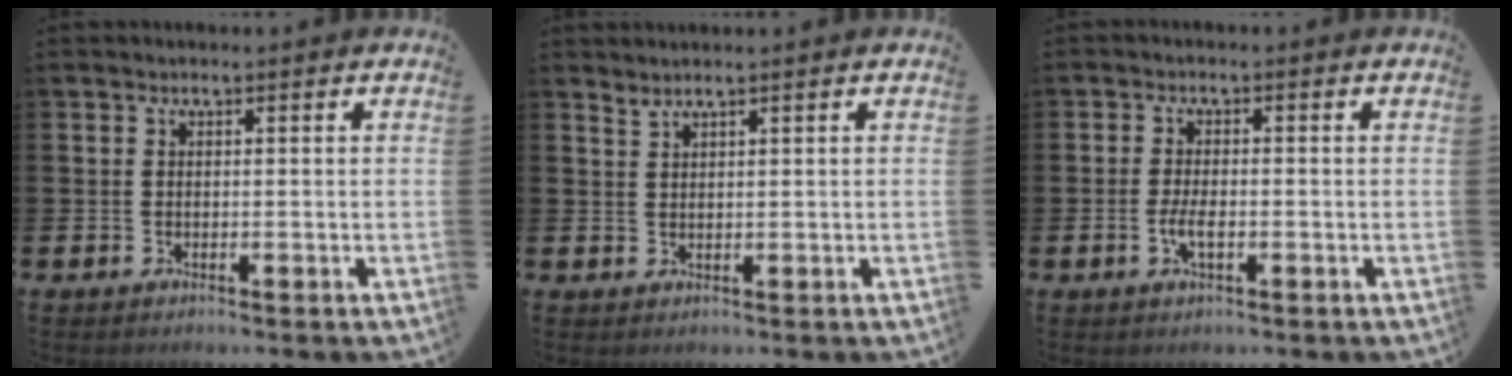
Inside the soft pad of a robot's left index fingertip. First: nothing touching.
{"total": 1.2, "force": [1.2, -0.1, 0.2], "torque": [-0.004, 0.000, 0.022]}
{"total": 2.7, "force": [-0.8, 1.0, 2.4], "torque": [-0.039, 0.000, -0.015]}